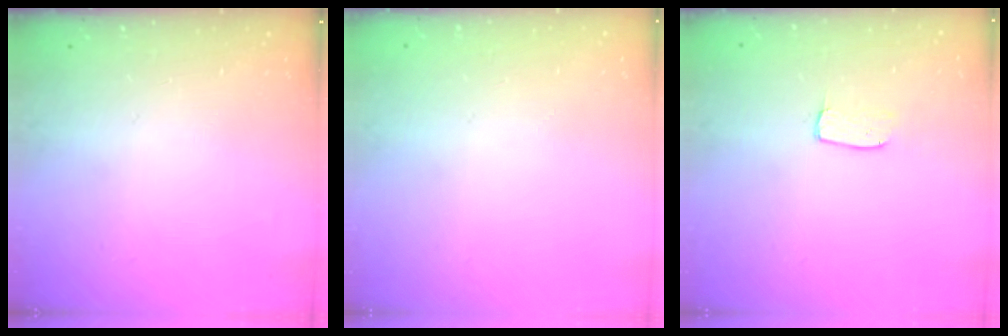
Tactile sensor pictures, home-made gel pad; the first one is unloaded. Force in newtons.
{"total": 0.0}
{"total": 4.0, "press": 4.0, "slide": 0.3}